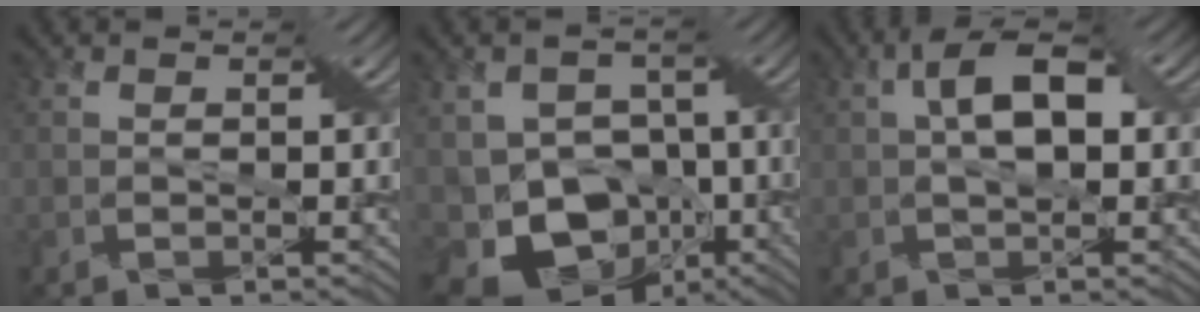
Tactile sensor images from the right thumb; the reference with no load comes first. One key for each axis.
{"total": 12.7, "fx": -6.0, "fy": 9.4, "fz": 6.1, "tx": -0.166, "ty": -0.014, "tz": -0.081}
{"total": 6.4, "fx": 1.1, "fy": 2.5, "fz": 5.8, "tx": -0.103, "ty": 0.014, "tz": 0.018}